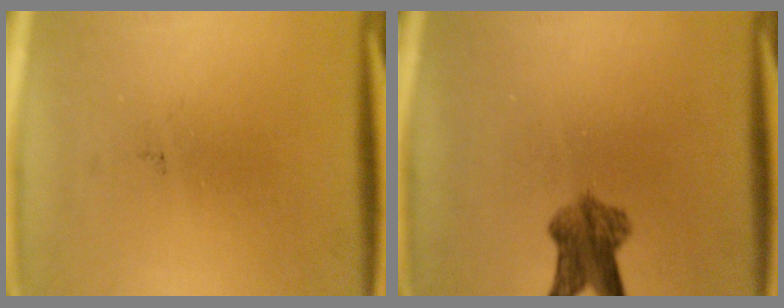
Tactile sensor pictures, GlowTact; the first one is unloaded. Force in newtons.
{"total": 5.7}